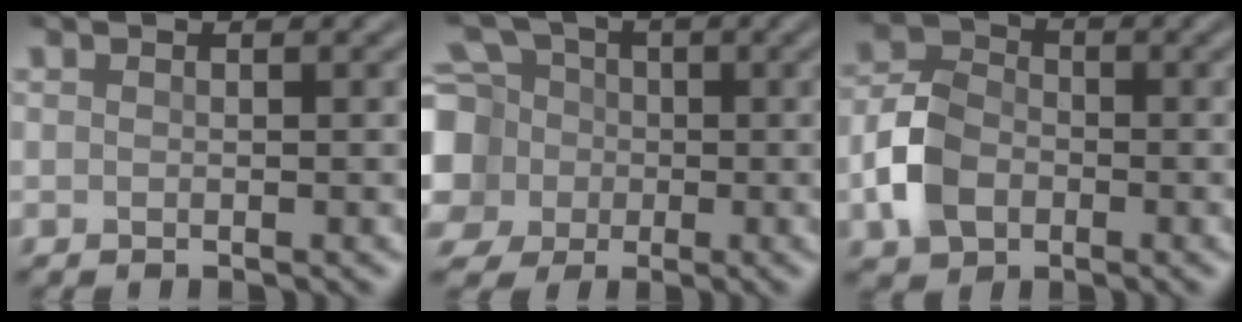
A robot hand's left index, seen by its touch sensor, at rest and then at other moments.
{"total": 10.6, "force": [-1.2, 9.5, 4.6], "torque": [-0.127, 0.009, -0.049]}
{"total": 5.1, "force": [-1.7, 3.7, 3.0], "torque": [-0.062, 0.004, -0.040]}